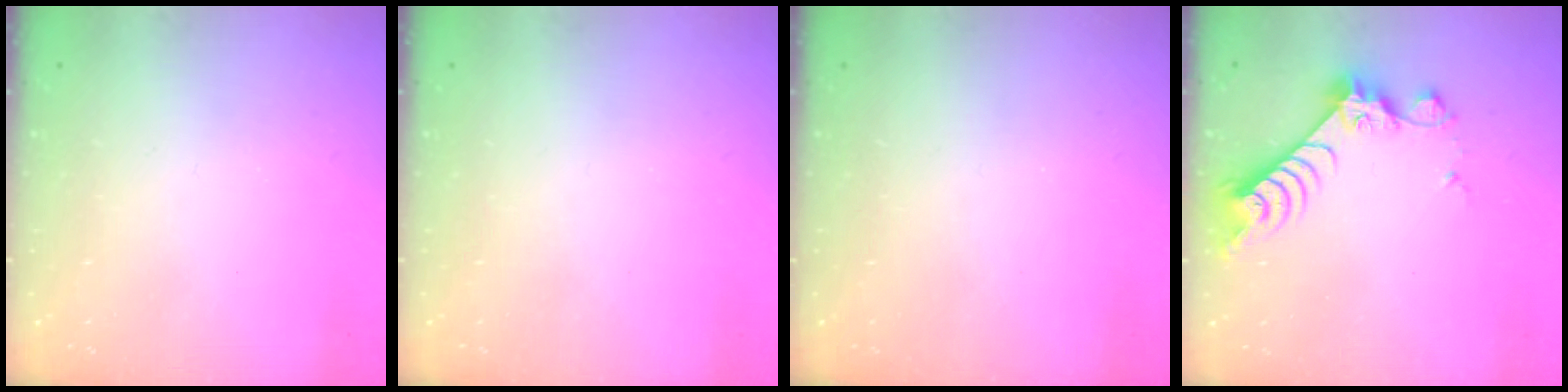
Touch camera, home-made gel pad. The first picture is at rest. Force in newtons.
{"total": 0.0}
{"total": 0.0}
{"total": 8.1, "press": 8.1, "slide": 0.7}